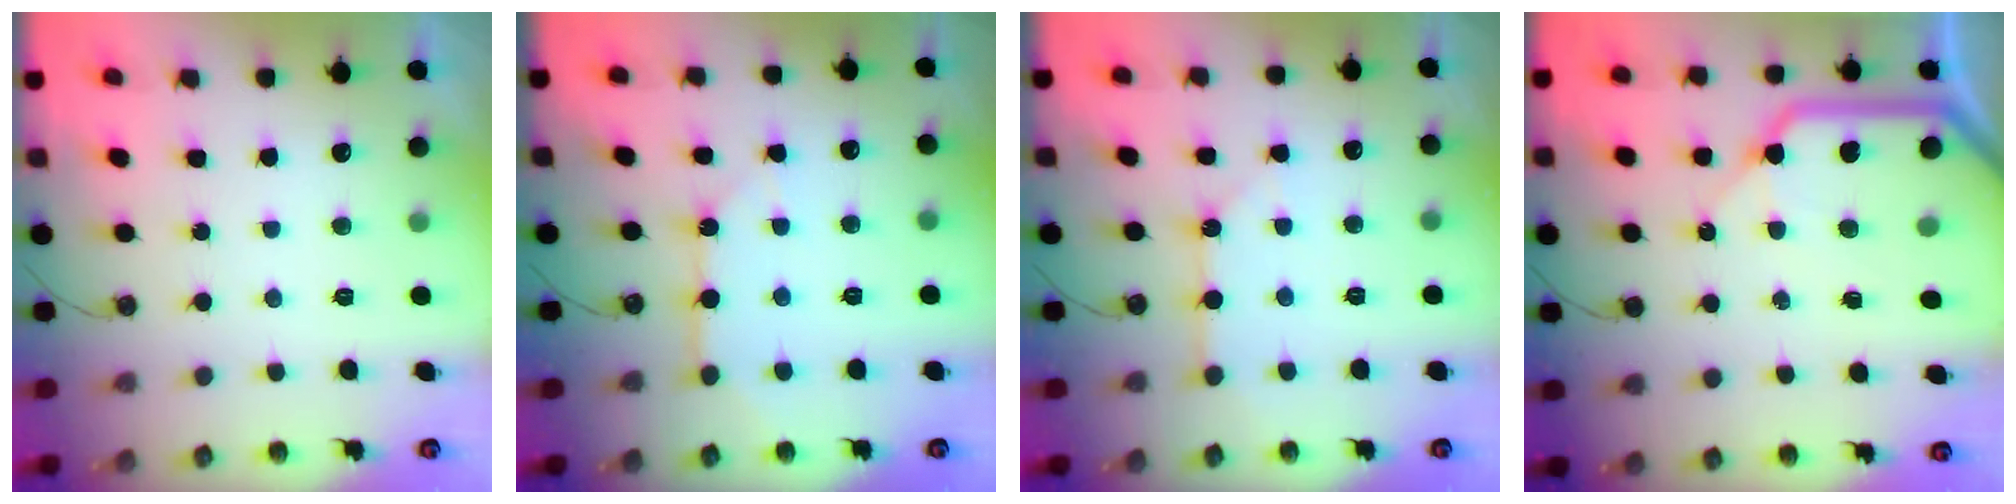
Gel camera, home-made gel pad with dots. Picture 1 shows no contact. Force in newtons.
{"total": 7.6, "press": 7.5, "slide": 0.8}
{"total": 2.9, "press": 2.9, "slide": 0.5}
{"total": 15.8, "press": 15.7, "slide": 2.0}